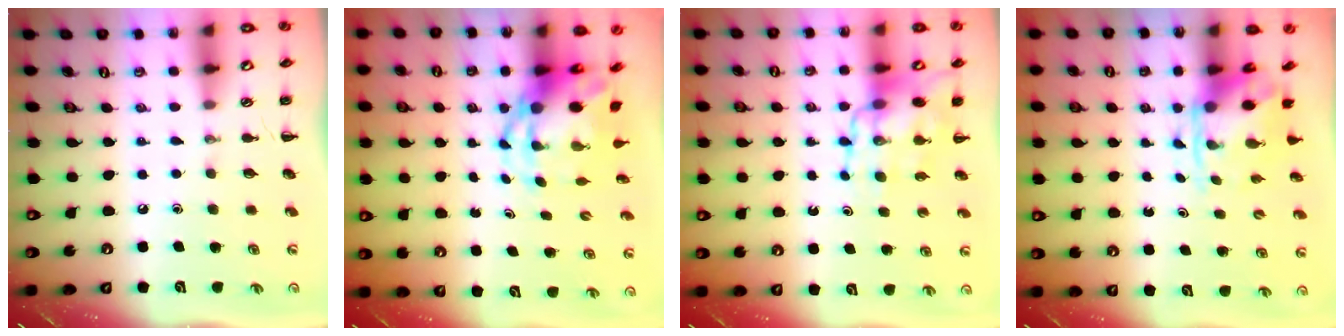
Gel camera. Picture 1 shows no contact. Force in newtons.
{"total": 6.2, "press": 6.0, "slide": 1.8}
{"total": 11.0, "press": 10.7, "slide": 2.7}
{"total": 3.6, "press": 3.5, "slide": 1.0}